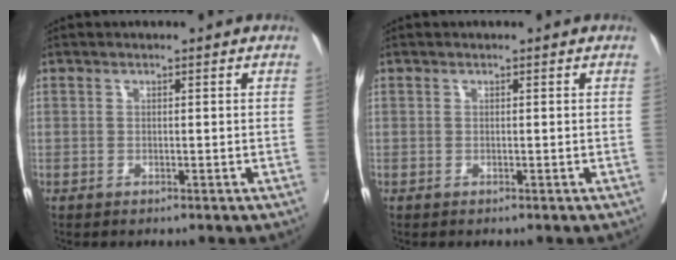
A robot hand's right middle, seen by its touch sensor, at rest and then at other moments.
{"total": 0.0}